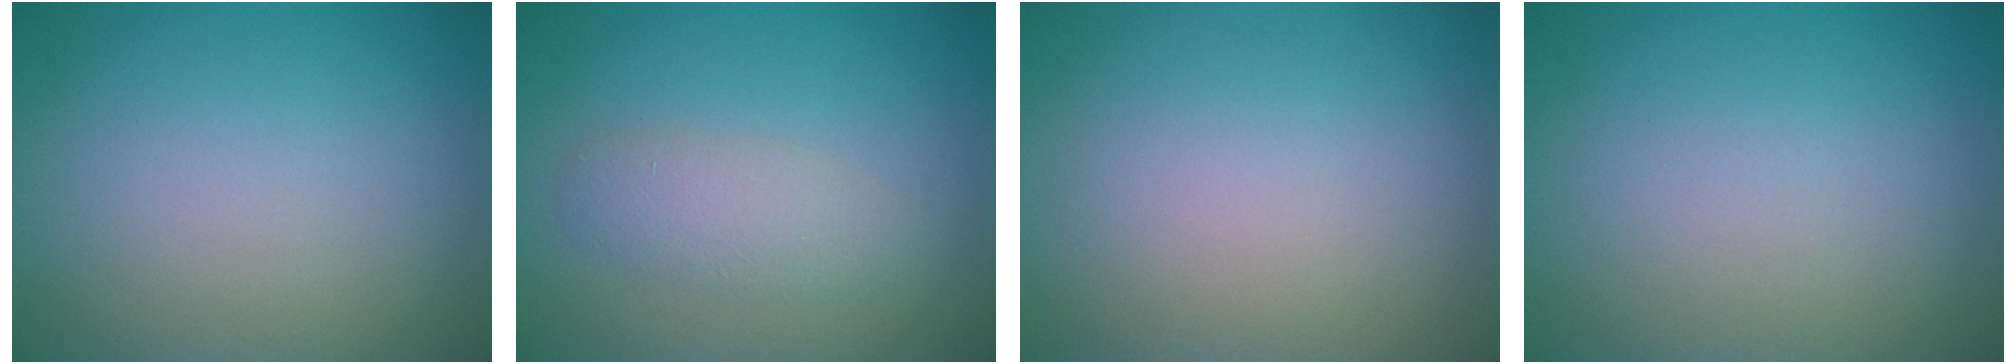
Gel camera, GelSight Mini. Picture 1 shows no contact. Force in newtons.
{"total": 2.3, "press": 2.3, "slide": 0.1}
{"total": 0.0}
{"total": 0.0}